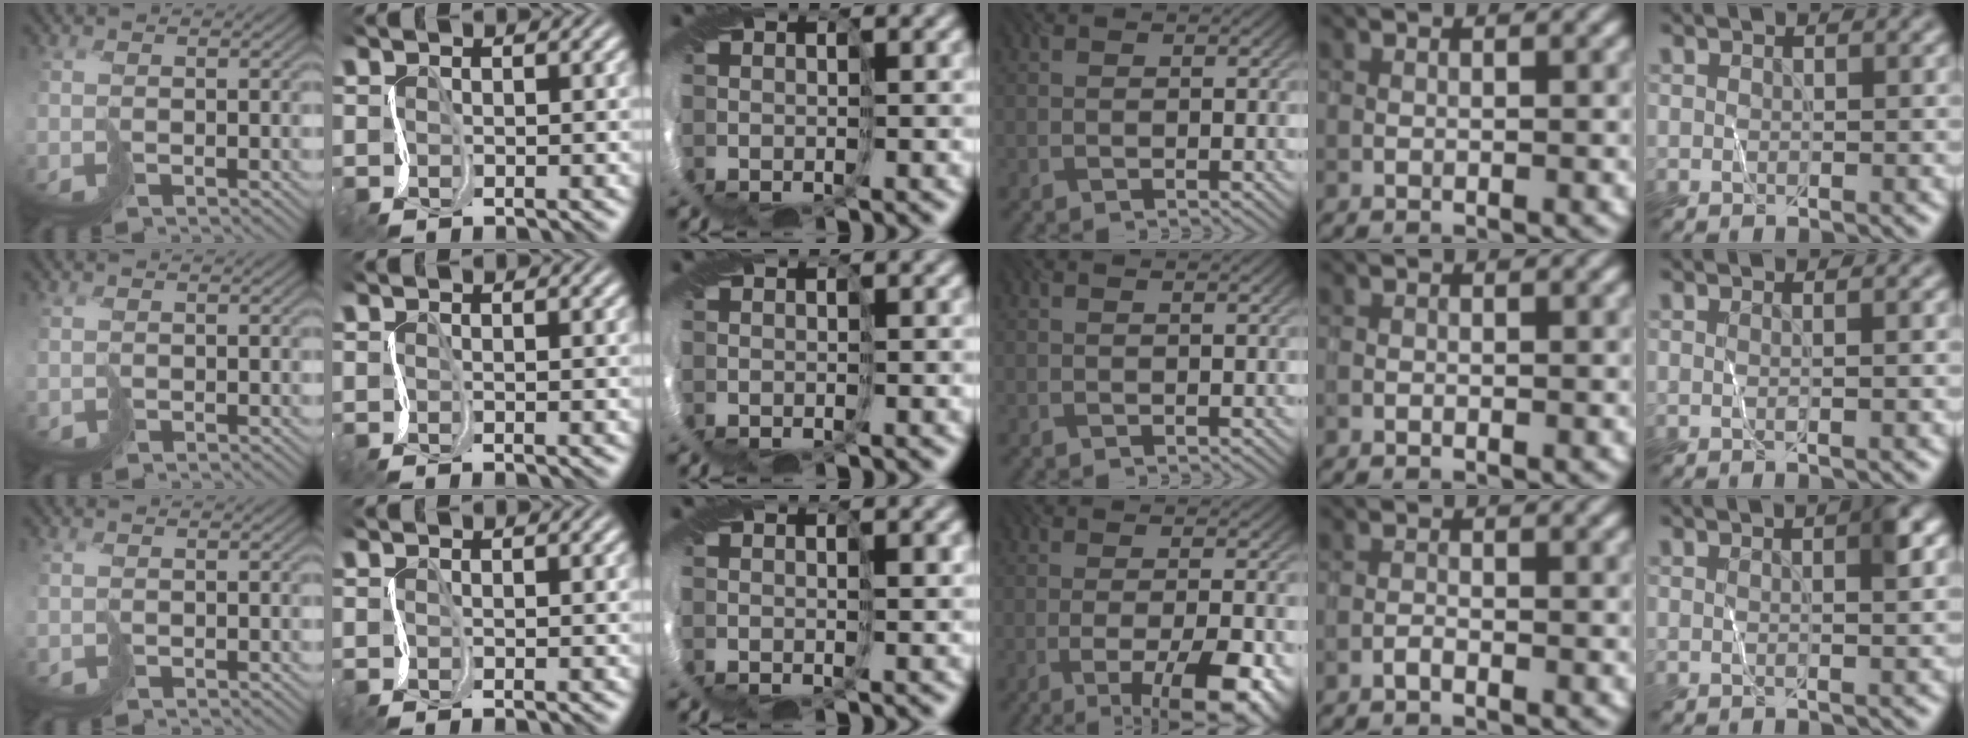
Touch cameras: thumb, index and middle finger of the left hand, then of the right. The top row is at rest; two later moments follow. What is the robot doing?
{"motion": "cut", "object": "paper"}